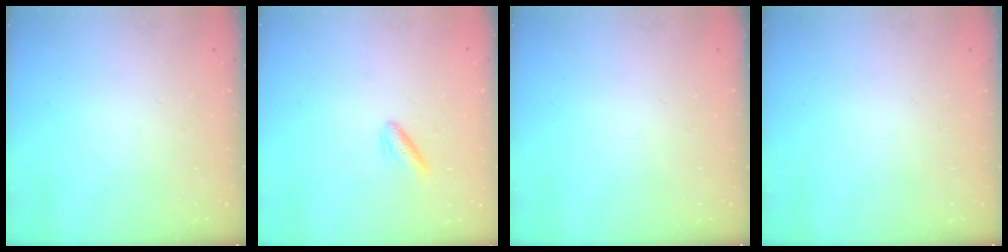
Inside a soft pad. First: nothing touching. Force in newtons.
{"total": 2.8, "press": 2.4, "slide": 1.4}
{"total": 0.0}
{"total": 0.0}